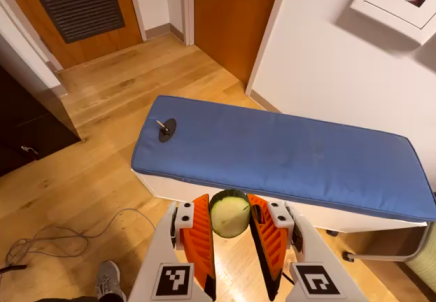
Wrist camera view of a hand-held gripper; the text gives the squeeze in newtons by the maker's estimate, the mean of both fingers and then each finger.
{"total": 9.8, "left": 9.4, "right": 10.1}